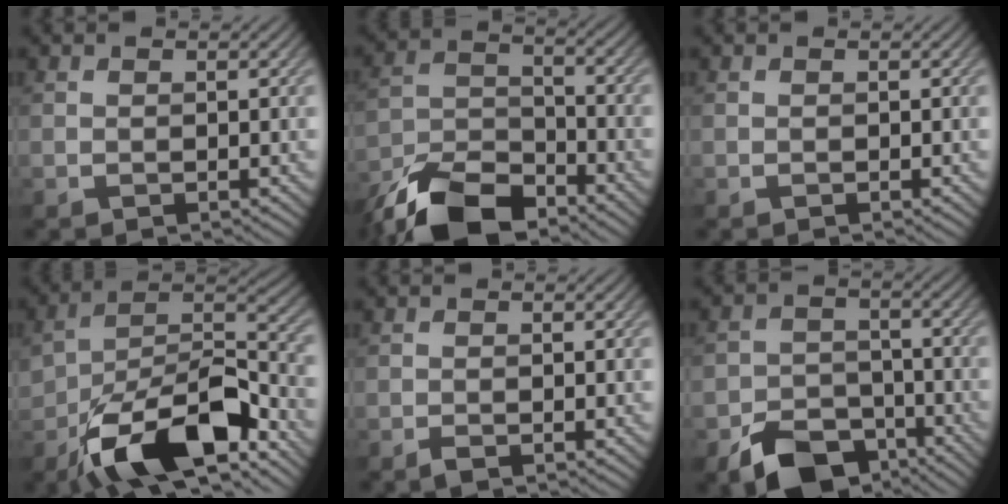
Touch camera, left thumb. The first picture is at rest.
{"total": 12.4, "force": [-9.5, 5.0, 6.3], "torque": [-0.130, -0.012, -0.183]}
{"total": 0.0}
{"total": 15.7, "force": [-9.1, 7.4, 10.4], "torque": [-0.188, -0.028, -0.169]}
{"total": 0.7, "force": [-0.5, 0.2, 0.5], "torque": [-0.010, -0.001, -0.009]}
{"total": 8.9, "force": [-6.0, 5.3, 4.0], "torque": [-0.076, -0.022, -0.107]}